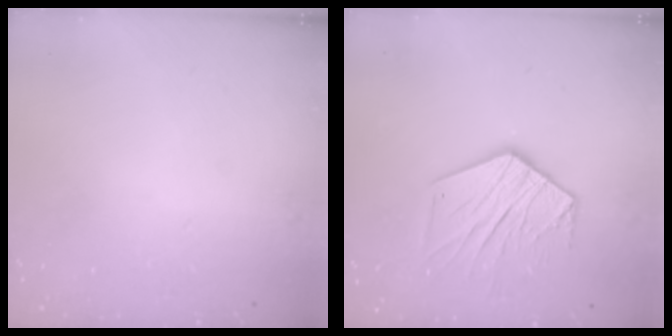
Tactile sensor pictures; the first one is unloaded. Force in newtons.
{"total": 12.9, "press": 12.9, "slide": 0.7}